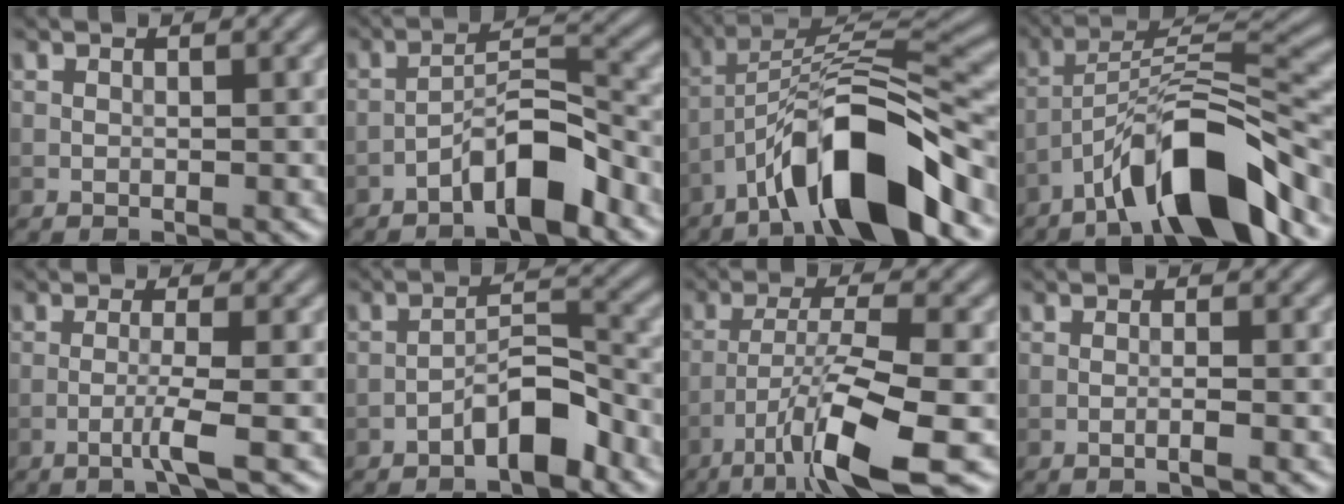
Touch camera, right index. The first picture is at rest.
{"total": 5.4, "force": [-3.5, 1.4, 3.9], "torque": [-0.062, 0.021, -0.065]}
{"total": 11.9, "force": [-6.8, 3.1, 9.3], "torque": [-0.148, 0.018, -0.122]}
{"total": 11.1, "force": [-7.1, 2.7, 8.1], "torque": [-0.132, 0.018, -0.126]}
{"total": 2.5, "force": [-1.0, -0.1, 2.3], "torque": [-0.043, 0.004, -0.029]}
{"total": 4.4, "force": [-2.9, 1.3, 3.1], "torque": [-0.047, 0.021, -0.053]}
{"total": 9.2, "force": [-5.1, 1.4, 7.5], "torque": [-0.127, 0.001, -0.094]}
{"total": 1.3, "force": [-0.4, 0.2, 1.2], "torque": [-0.015, 0.001, -0.013]}